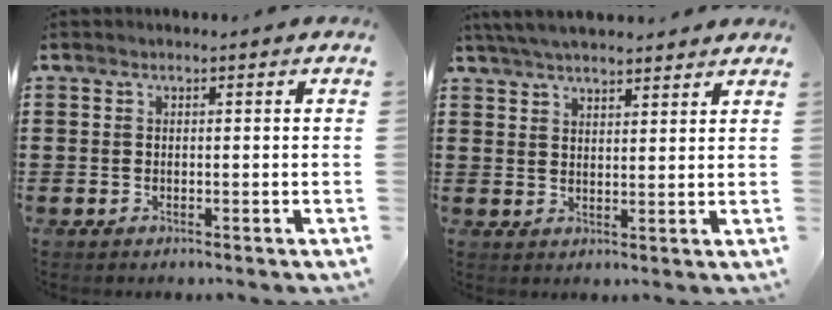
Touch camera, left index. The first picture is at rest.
{"total": 4.6, "force": [4.3, 0.2, 1.4], "torque": [-0.040, -0.007, 0.080]}